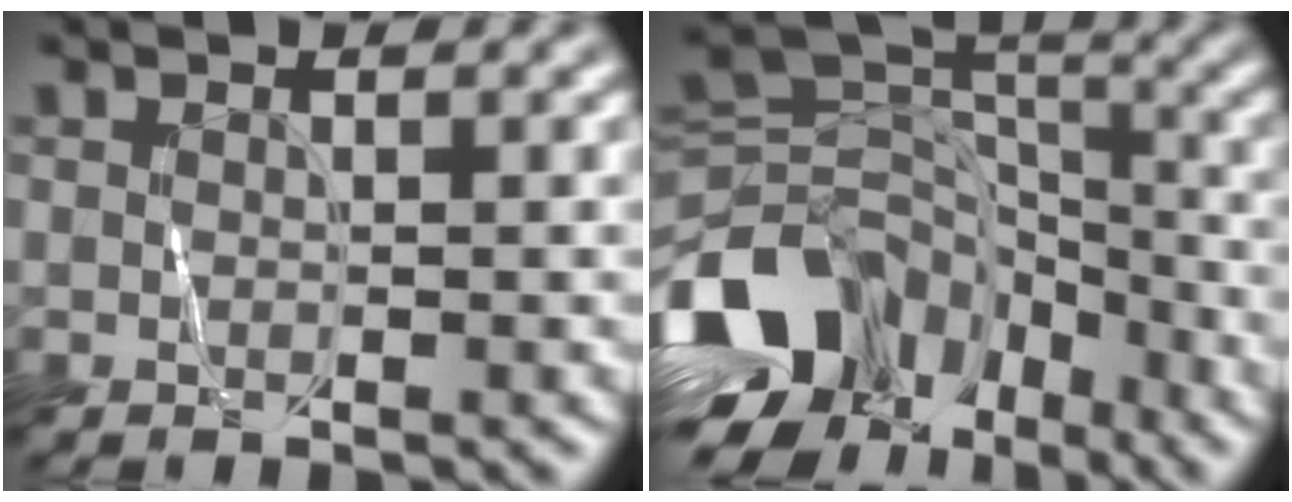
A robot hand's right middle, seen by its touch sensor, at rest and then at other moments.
{"total": 14.8, "force": [-6.7, 10.5, 7.9], "torque": [-0.187, 0.004, -0.120]}